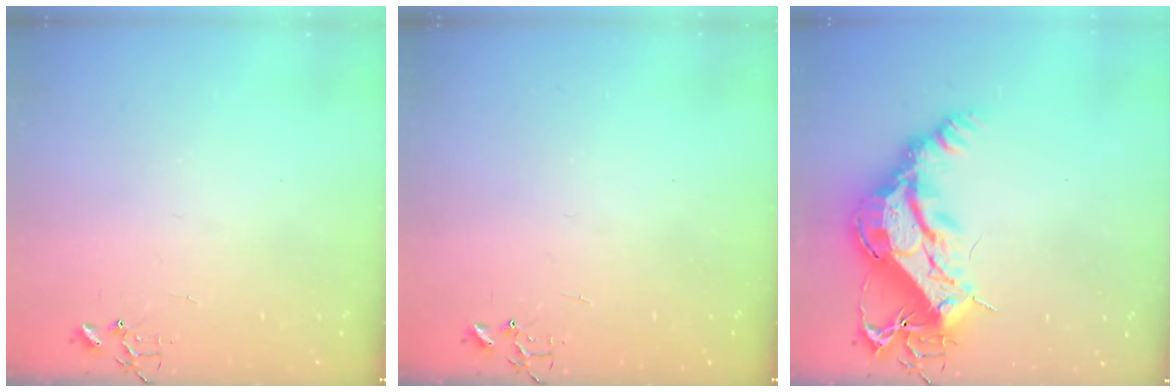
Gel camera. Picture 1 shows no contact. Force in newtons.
{"total": 0.0}
{"total": 20.3, "press": 20.2, "slide": 2.1}